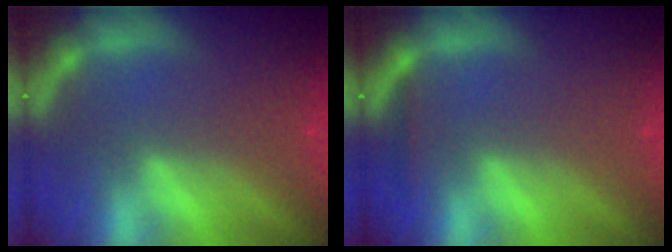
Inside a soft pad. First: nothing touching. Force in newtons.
{"total": 0.9}